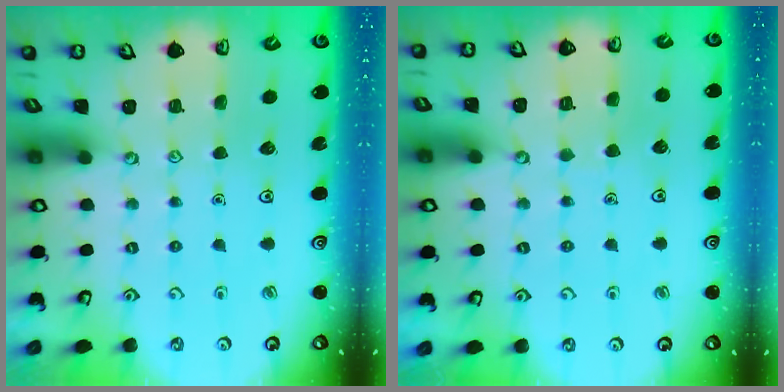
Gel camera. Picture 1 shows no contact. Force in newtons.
{"total": 3.3, "press": 3.3, "slide": 0.3}